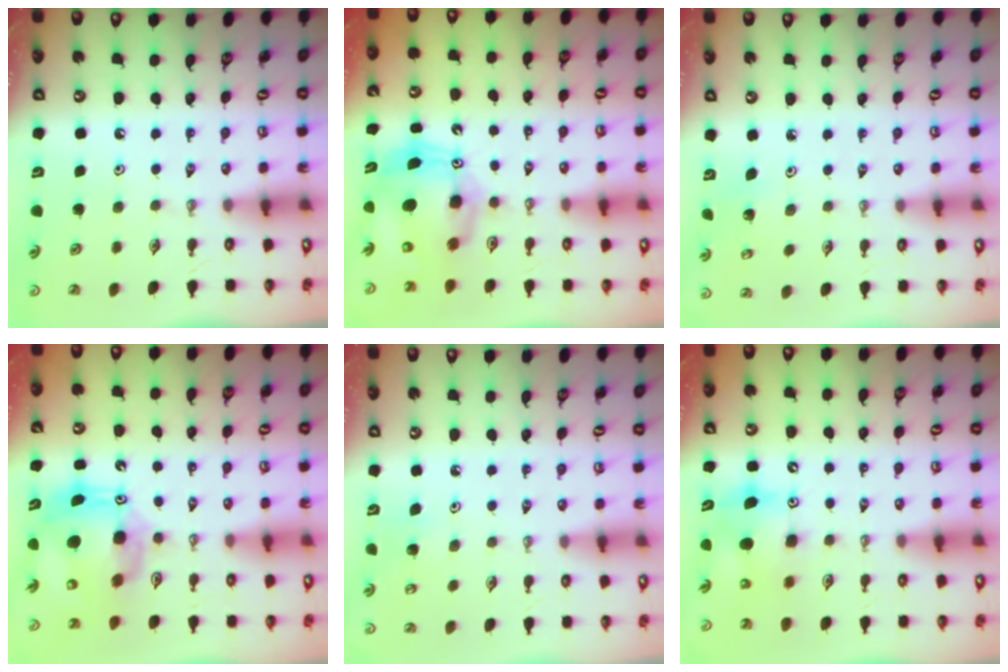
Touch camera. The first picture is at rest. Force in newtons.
{"total": 11.1, "press": 10.9, "slide": 2.0}
{"total": 2.3, "press": 2.3, "slide": 0.1}
{"total": 13.0, "press": 12.9, "slide": 1.0}
{"total": 7.0, "press": 7.0, "slide": 0.8}
{"total": 8.6, "press": 8.6, "slide": 0.9}